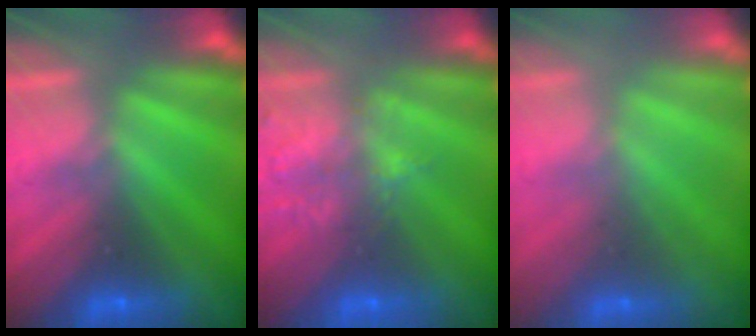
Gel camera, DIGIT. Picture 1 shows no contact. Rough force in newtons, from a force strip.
{"total": 1.7}
{"total": 2.3}